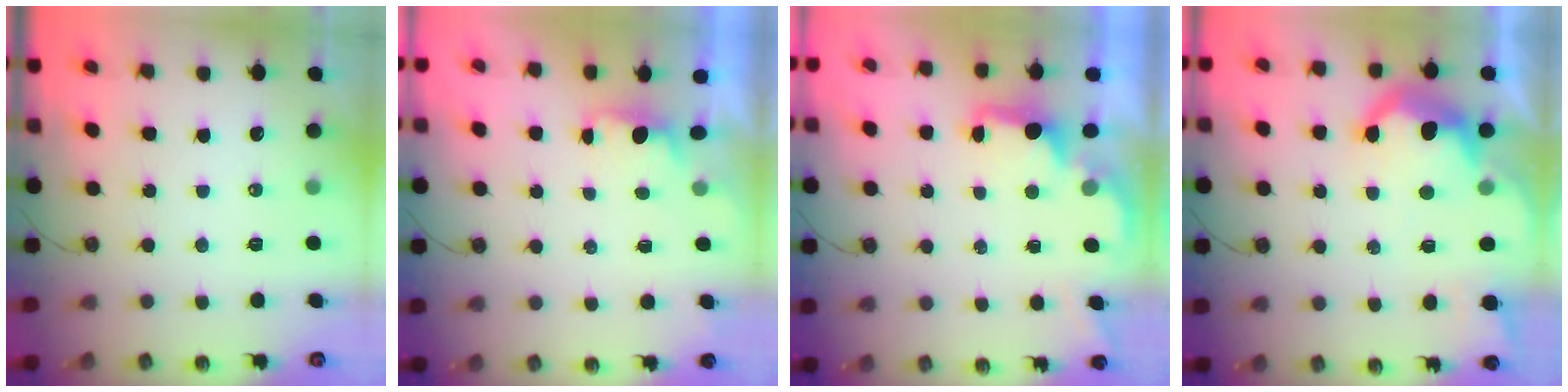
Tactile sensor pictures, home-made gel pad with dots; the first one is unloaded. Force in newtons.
{"total": 0.6, "press": 0.1, "slide": 0.6}
{"total": 2.1, "press": 1.9, "slide": 0.8}
{"total": 13.6, "press": 13.6, "slide": 0.9}